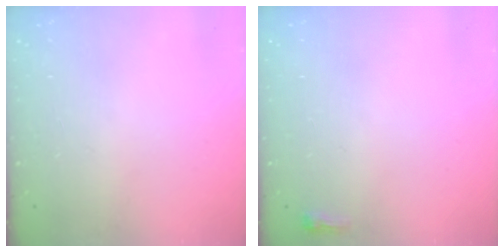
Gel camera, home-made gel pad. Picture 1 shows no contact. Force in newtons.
{"total": 2.6, "press": 2.5, "slide": 0.6}